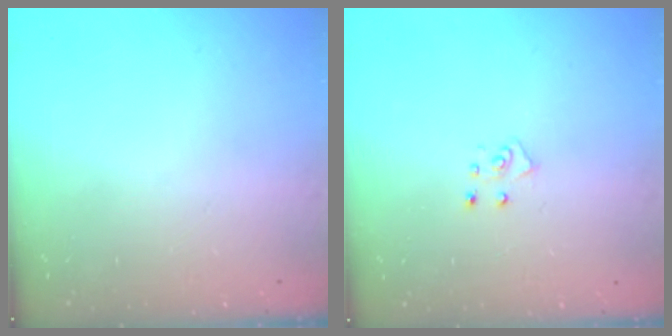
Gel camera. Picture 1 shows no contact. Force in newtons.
{"total": 4.9, "press": 4.8, "slide": 0.4}